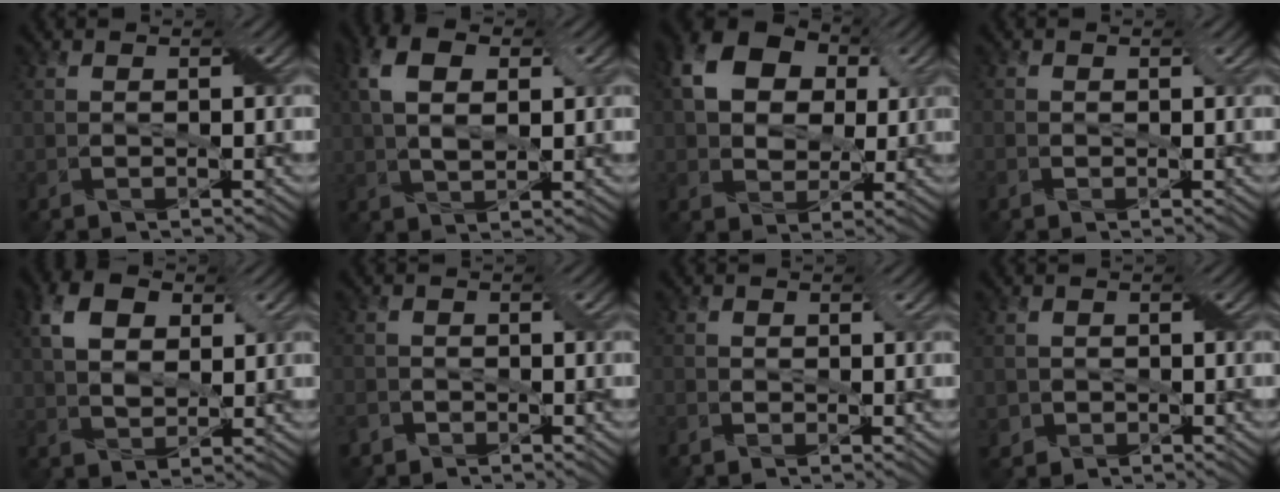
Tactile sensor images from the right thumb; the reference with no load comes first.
{"total": 7.9, "force": [2.2, 4.2, 6.3], "torque": [-0.133, 0.010, 0.034]}
{"total": 12.0, "force": [4.0, 8.6, 7.4], "torque": [-0.182, 0.034, 0.072]}
{"total": 1.4, "force": [-0.4, 1.2, 0.7], "torque": [-0.017, -0.003, -0.007]}
{"total": 7.3, "force": [2.8, 4.5, 5.1], "torque": [-0.110, 0.008, 0.049]}
{"total": 2.4, "force": [-1.7, 1.5, 0.5], "torque": [-0.016, 0.000, -0.037]}
{"total": 1.5, "force": [-0.8, 1.2, 0.5], "torque": [-0.009, 0.003, -0.017]}
{"total": 1.7, "force": [-0.6, 1.6, 0.2], "torque": [-0.003, 0.001, -0.010]}